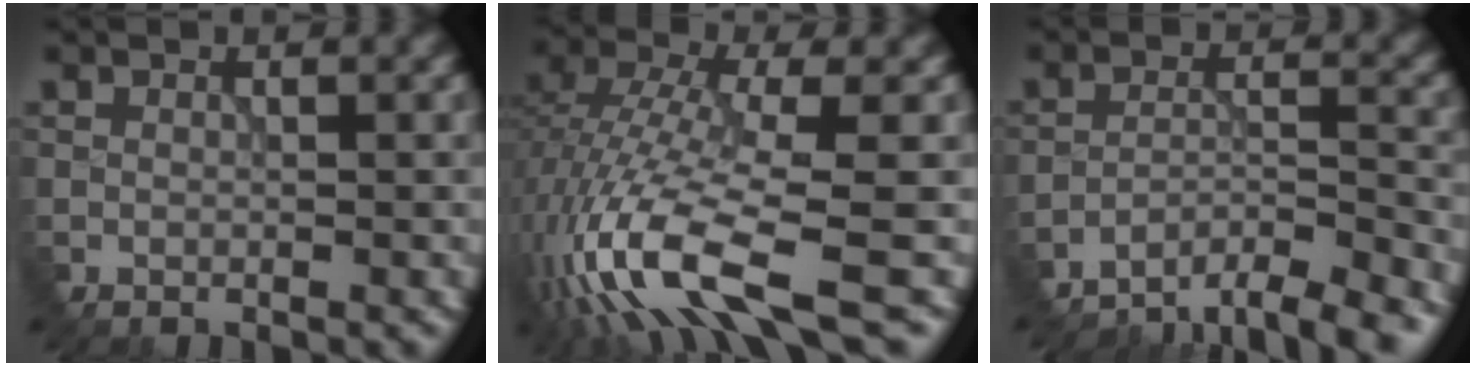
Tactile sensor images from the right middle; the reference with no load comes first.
{"total": 12.3, "force": [-5.2, 3.9, 10.4], "torque": [-0.241, -0.005, -0.093]}
{"total": 6.0, "force": [-5.7, 1.0, 1.6], "torque": [-0.032, 0.004, -0.090]}